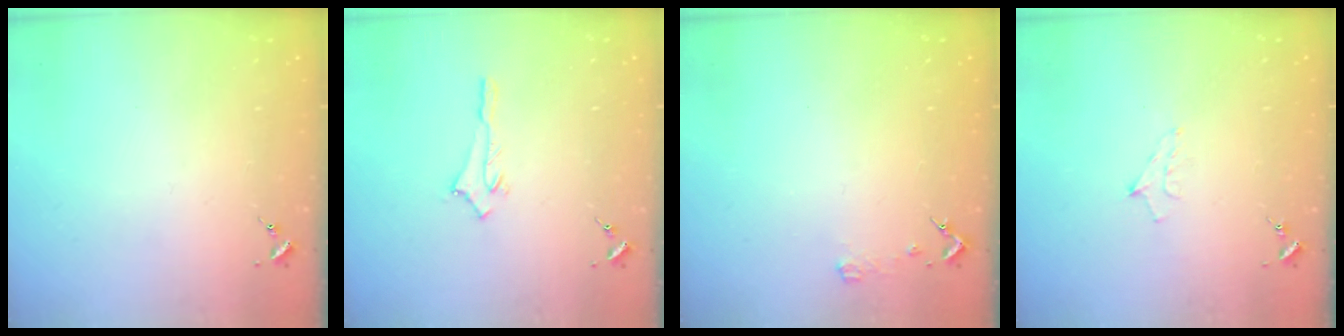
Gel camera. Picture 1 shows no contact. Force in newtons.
{"total": 2.6, "press": 2.5, "slide": 0.4}
{"total": 2.3, "press": 2.3, "slide": 0.3}
{"total": 5.4, "press": 5.4, "slide": 0.7}